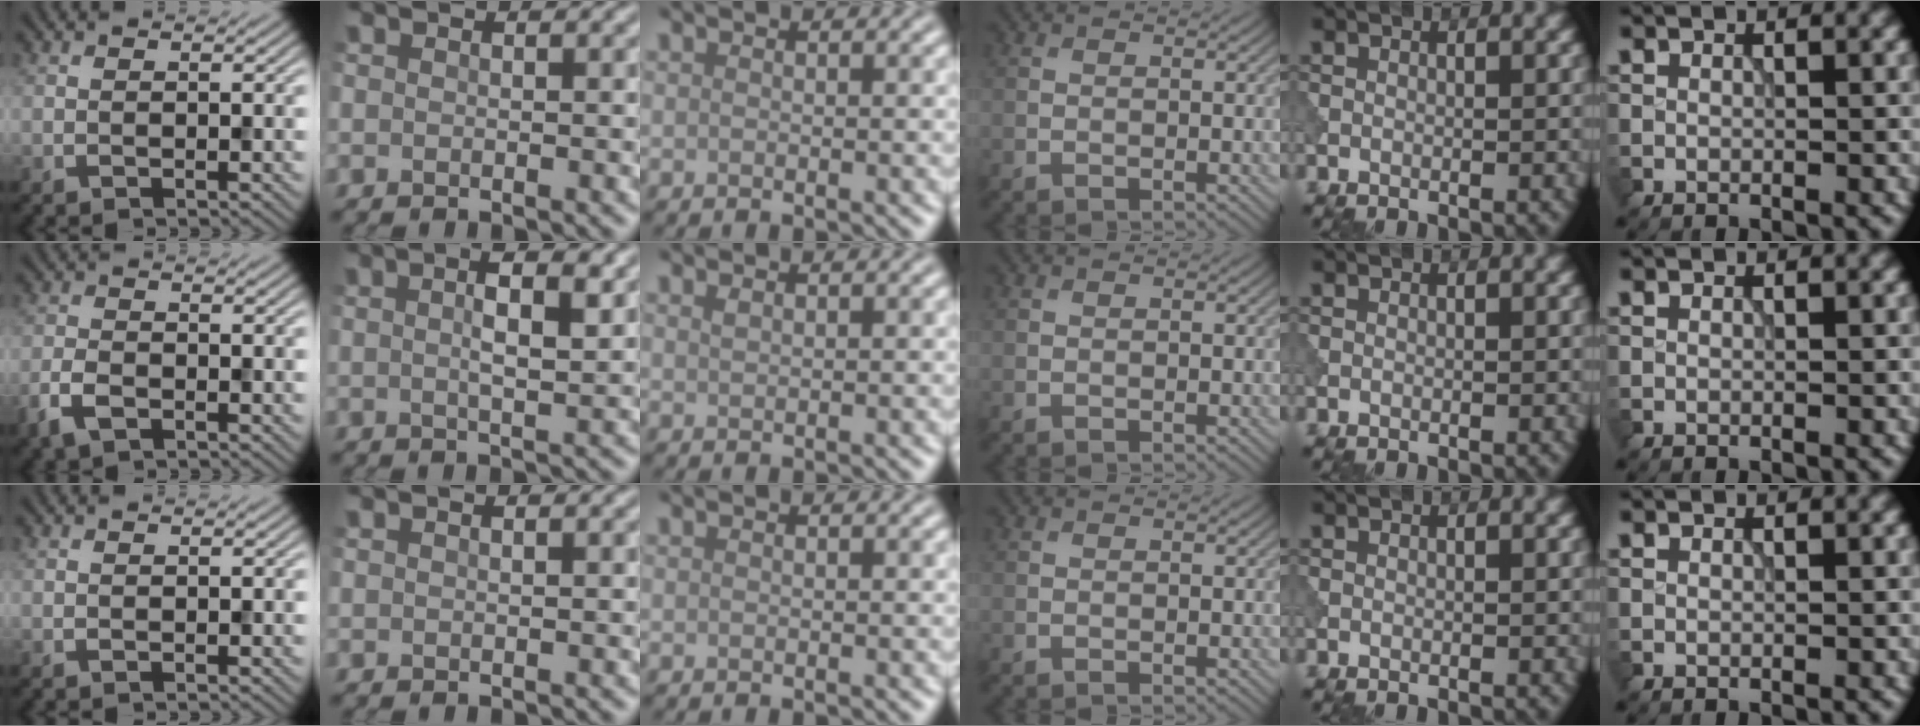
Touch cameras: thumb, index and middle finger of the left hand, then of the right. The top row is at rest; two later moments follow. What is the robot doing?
{"motion": "dispense", "object": "pipette"}